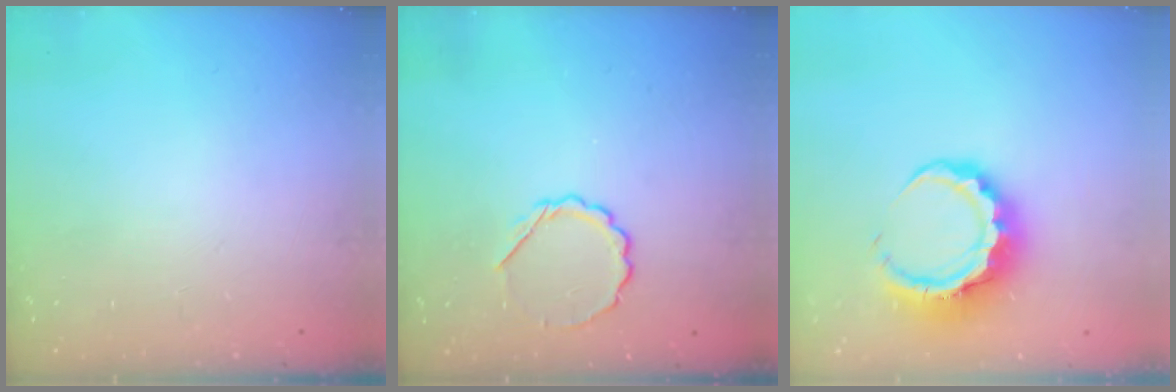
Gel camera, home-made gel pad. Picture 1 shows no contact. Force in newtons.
{"total": 5.9, "press": 5.7, "slide": 1.4}
{"total": 9.7, "press": 9.5, "slide": 1.9}